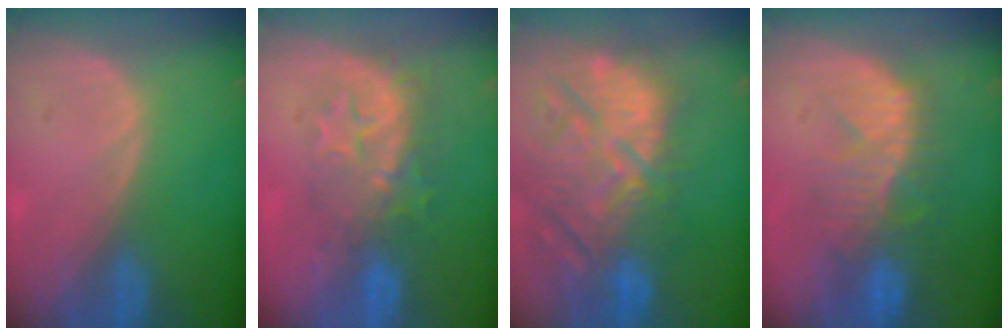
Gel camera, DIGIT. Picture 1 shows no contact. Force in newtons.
{"total": 8.2, "press": 7.9, "slide": 2.2}
{"total": 14.5, "press": 12.7, "slide": 7.0}
{"total": 10.1, "press": 8.8, "slide": 4.8}